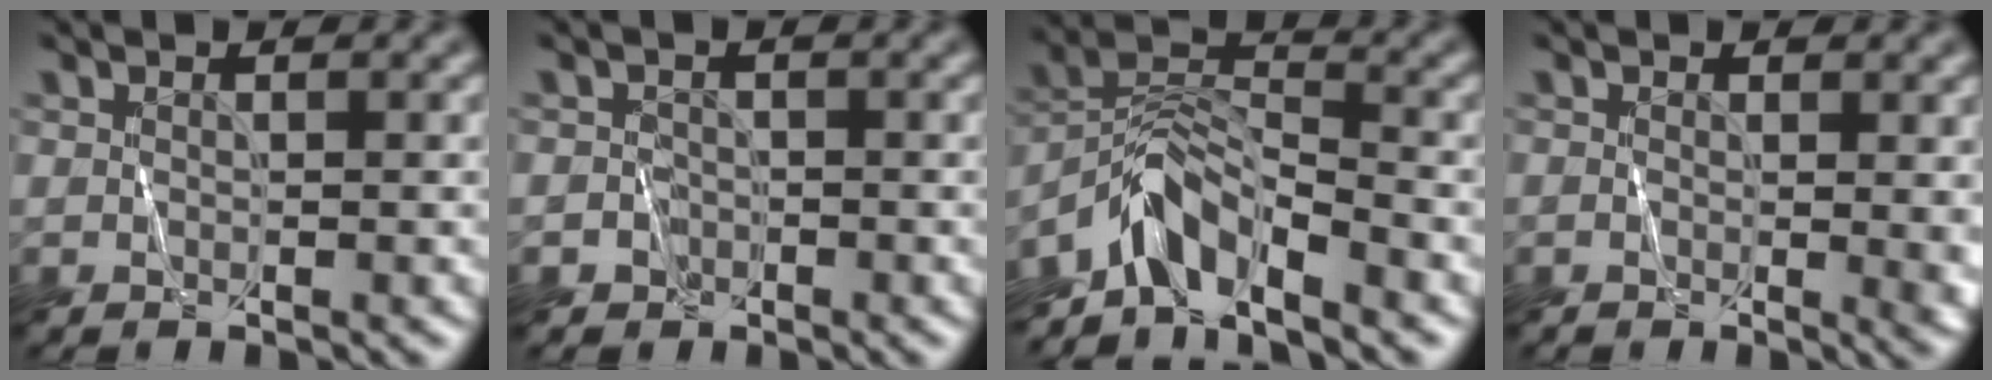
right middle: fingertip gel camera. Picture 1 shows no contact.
{"total": 1.3, "force": [-0.6, 1.1, 0.1], "torque": [0.012, 0.006, -0.012]}
{"total": 4.8, "force": [-4.0, 1.3, 2.3], "torque": [-0.033, 0.010, -0.088]}
{"total": 3.0, "force": [0.1, 1.0, 2.9], "torque": [-0.025, -0.001, 0.001]}